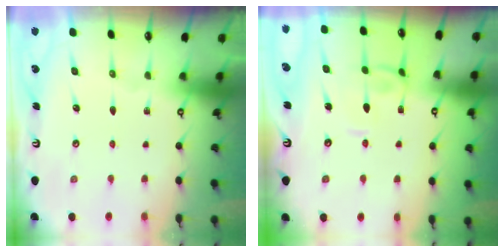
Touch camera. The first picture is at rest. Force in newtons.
{"total": 1.0, "press": 1.0, "slide": 0.2}